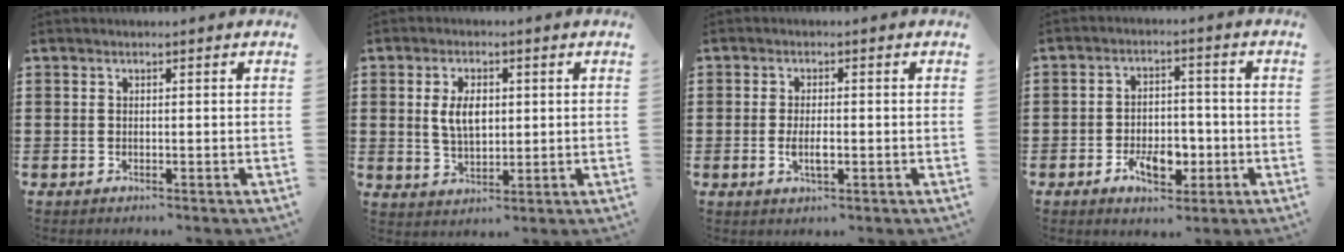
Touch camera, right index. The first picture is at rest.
{"total": 5.3, "force": [0.8, 3.0, 4.3], "torque": [-0.088, 0.005, 0.008]}
{"total": 3.5, "force": [-0.7, 1.2, 3.2], "torque": [-0.058, 0.002, -0.012]}
{"total": 7.0, "force": [-2.7, 4.1, 5.0], "torque": [-0.077, 0.004, -0.050]}